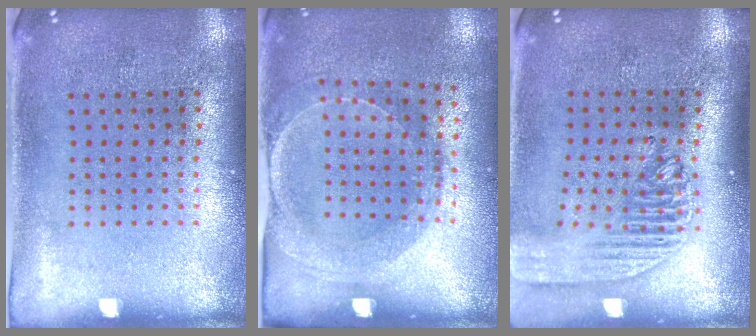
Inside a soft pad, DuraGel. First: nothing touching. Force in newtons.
{"total": 1.5, "press": 1.4, "slide": 0.4}
{"total": 2.0, "press": 1.7, "slide": 1.1}